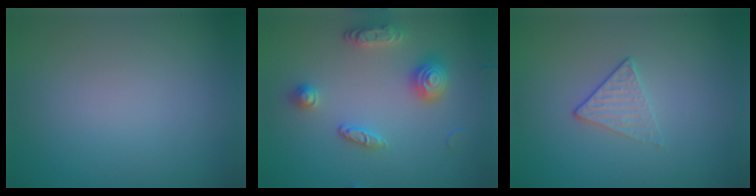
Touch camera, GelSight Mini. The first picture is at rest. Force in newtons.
{"total": 3.4, "press": 3.4, "slide": 0.3}
{"total": 1.4, "press": 1.1, "slide": 0.9}